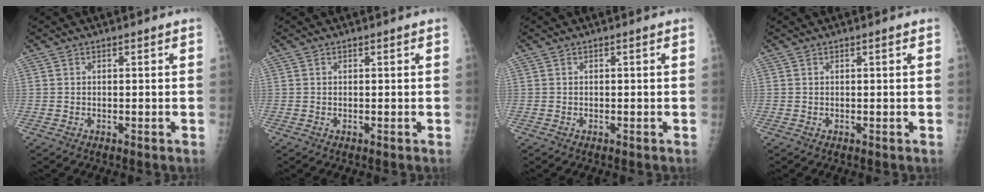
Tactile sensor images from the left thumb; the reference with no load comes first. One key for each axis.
{"total": 0.0}
{"total": 0.0}
{"total": 0.0}